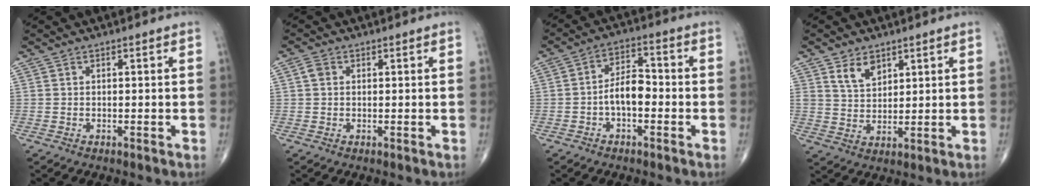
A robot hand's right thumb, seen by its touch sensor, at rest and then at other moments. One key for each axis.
{"total": 1.8, "fx": 0.4, "fy": 1.5, "fz": 1.0, "tx": -0.017, "ty": 0.004, "tz": 0.006}
{"total": 6.6, "fx": -1.5, "fy": 3.4, "fz": 5.4, "tx": -0.087, "ty": 0.028, "tz": -0.033}
{"total": 5.3, "fx": 3.2, "fy": 3.4, "fz": 2.6, "tx": -0.024, "ty": -0.025, "tz": 0.064}